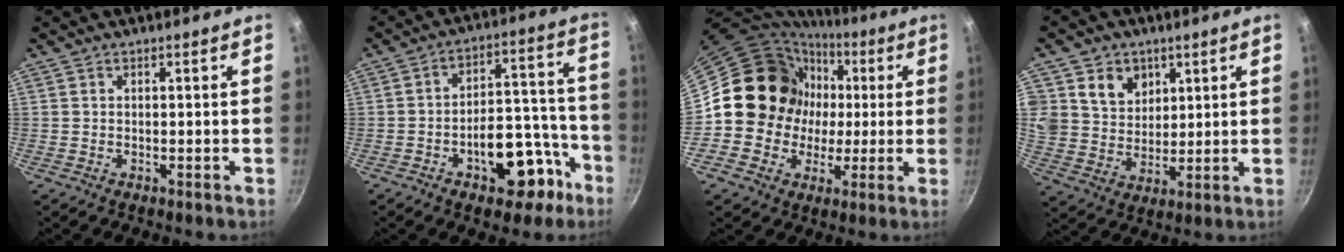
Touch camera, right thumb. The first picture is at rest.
{"total": 15.5, "force": [-7.5, 8.5, 10.5], "torque": [-0.091, 0.076, -0.097]}
{"total": 16.4, "force": [1.0, 15.4, 5.6], "torque": [-0.059, 0.019, 0.012]}
{"total": 11.3, "force": [4.7, 9.4, 4.2], "torque": [-0.049, -0.019, 0.092]}